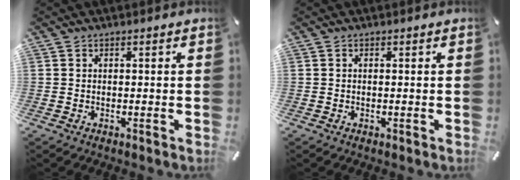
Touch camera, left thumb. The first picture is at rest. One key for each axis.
{"total": 0.0}